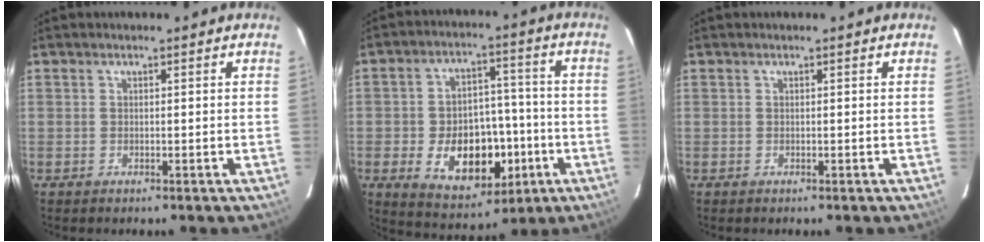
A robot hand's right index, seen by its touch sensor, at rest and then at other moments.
{"total": 15.4, "force": [-4.8, 10.3, 10.4], "torque": [-0.201, 0.018, -0.050]}
{"total": 0.0}